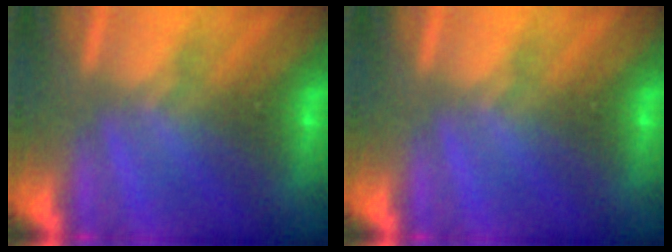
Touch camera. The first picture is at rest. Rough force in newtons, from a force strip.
{"total": 0.0}